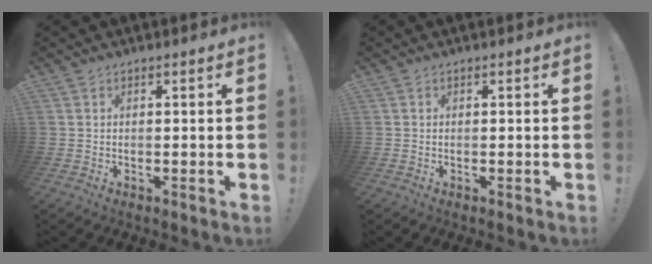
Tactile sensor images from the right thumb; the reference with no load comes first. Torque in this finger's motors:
{"motor_torque": [0.12, 0.24, 0.18, -0.06, -0.02]}